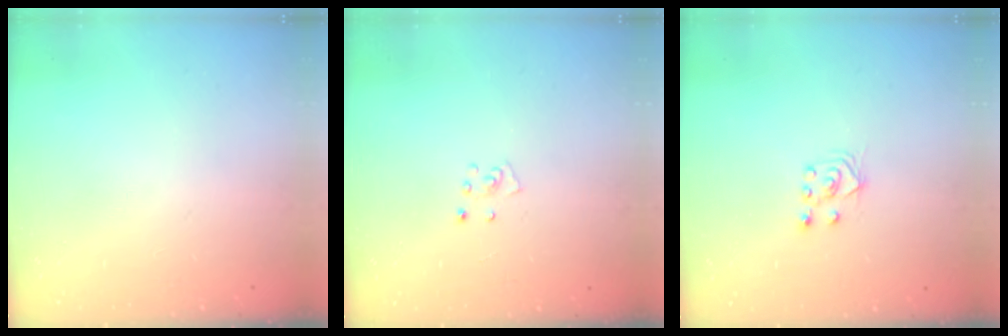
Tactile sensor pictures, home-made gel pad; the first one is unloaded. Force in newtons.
{"total": 3.5, "press": 3.5, "slide": 0.3}
{"total": 4.3, "press": 4.3, "slide": 0.6}